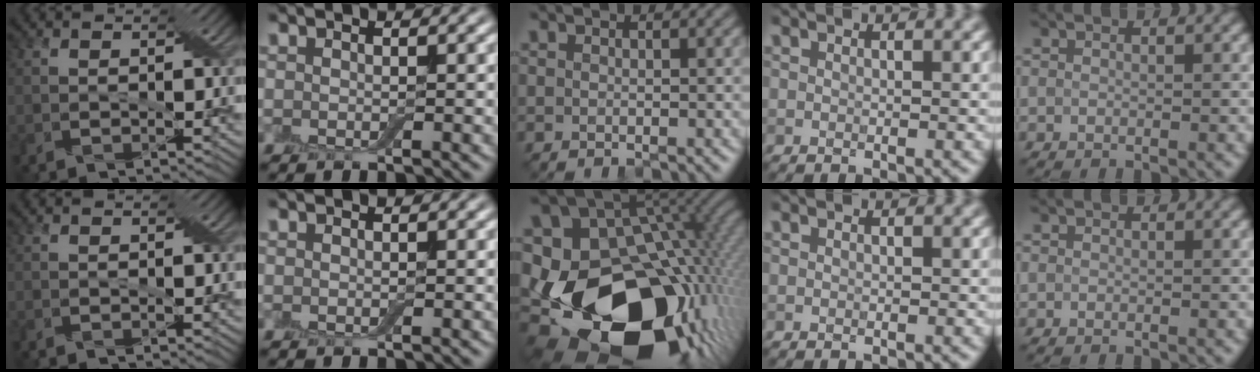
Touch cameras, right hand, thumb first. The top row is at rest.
{"middle": {"total": 20.3, "force": [-4.8, 14.0, 13.8], "torque": [-0.268, -0.042, -0.057]}}